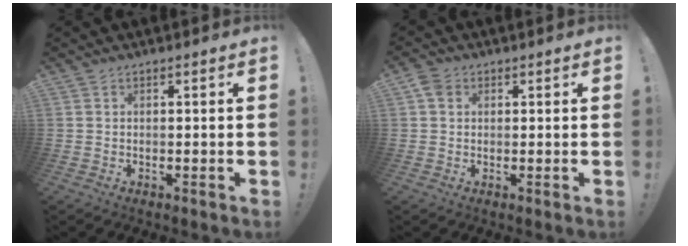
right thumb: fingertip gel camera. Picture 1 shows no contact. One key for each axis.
{"total": 3.7, "fx": 1.3, "fy": 2.9, "fz": 1.8, "tx": -0.030, "ty": 0.003, "tz": 0.027}